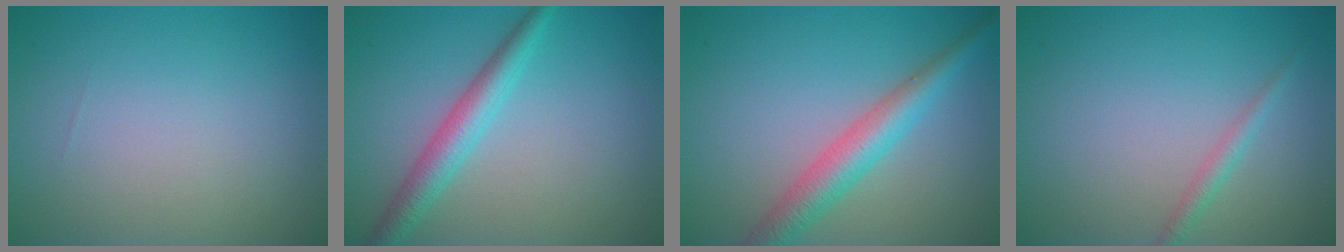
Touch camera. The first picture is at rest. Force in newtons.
{"total": 3.3, "press": 3.3, "slide": 0.1}
{"total": 4.3, "press": 4.3, "slide": 0.1}
{"total": 1.3, "press": 1.3, "slide": 0.0}